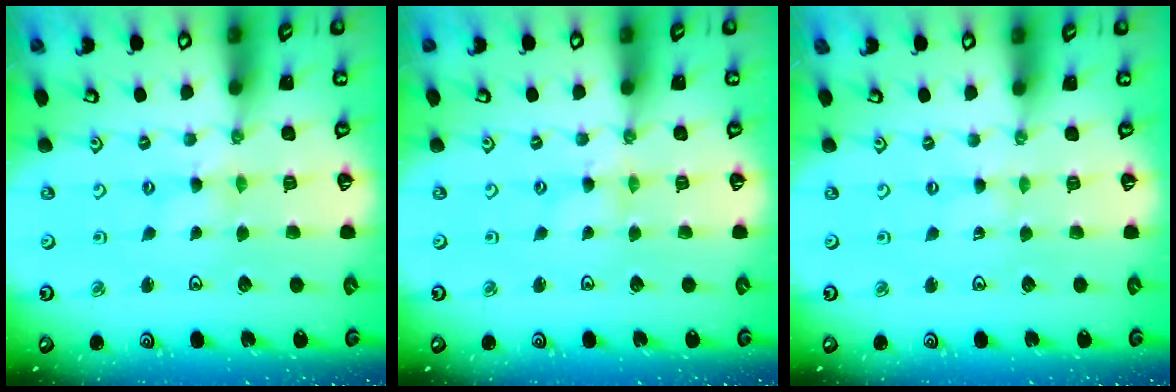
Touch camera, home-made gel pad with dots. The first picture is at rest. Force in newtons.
{"total": 1.6, "press": 1.6, "slide": 0.2}
{"total": 0.0}